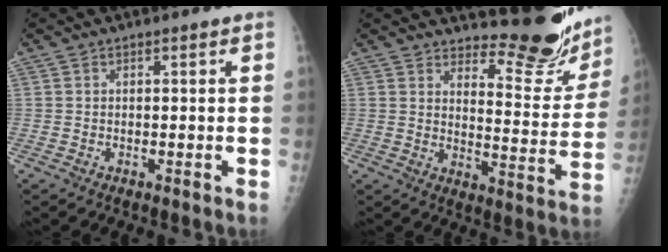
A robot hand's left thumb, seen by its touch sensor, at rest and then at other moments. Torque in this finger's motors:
{"motor_torque": [0.10, -0.02, -0.27, -0.43, 0.07]}